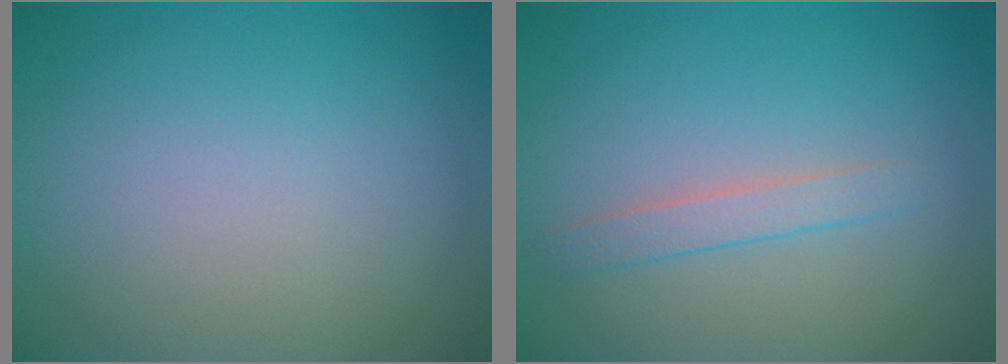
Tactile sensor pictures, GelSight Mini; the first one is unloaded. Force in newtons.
{"total": 1.6, "press": 1.6, "slide": 0.1}